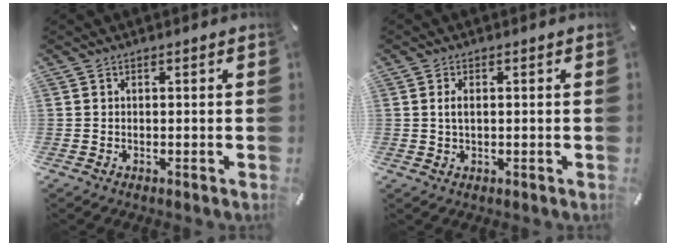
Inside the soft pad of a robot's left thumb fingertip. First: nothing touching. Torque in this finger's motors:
{"motor_torque": [0.04, -0.04, 0.07, -0.07, -0.01]}